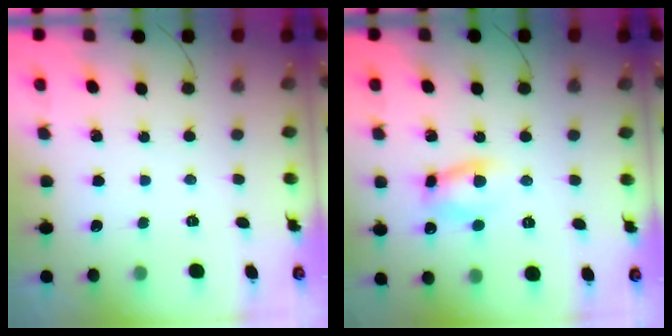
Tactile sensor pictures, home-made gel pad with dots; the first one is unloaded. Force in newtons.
{"total": 5.8, "press": 5.8, "slide": 0.2}